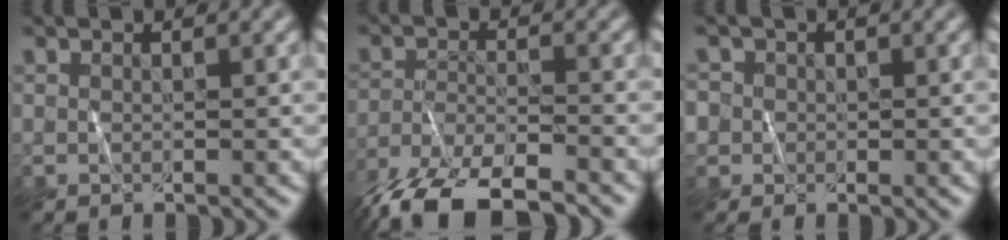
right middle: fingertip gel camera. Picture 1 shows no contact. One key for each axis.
{"total": 8.0, "fx": -6.8, "fy": 2.0, "fz": 3.9, "tx": -0.067, "ty": -0.003, "tz": -0.125}
{"total": 2.5, "fx": -0.3, "fy": 2.5, "fz": 0.2, "tx": 0.005, "ty": 0.012, "tz": -0.020}